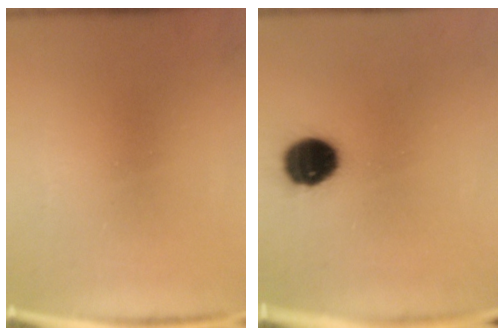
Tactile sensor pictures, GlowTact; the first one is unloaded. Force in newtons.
{"total": 10.7}